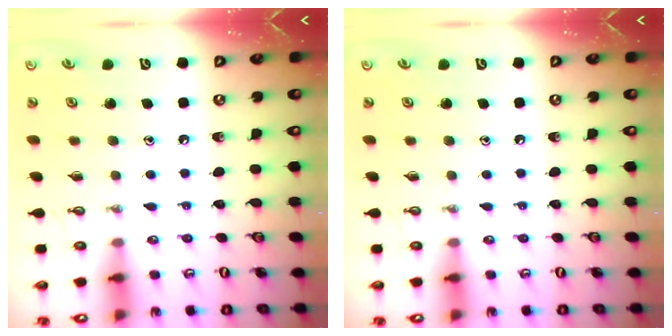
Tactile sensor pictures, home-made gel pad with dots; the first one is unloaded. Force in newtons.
{"total": 0.0}